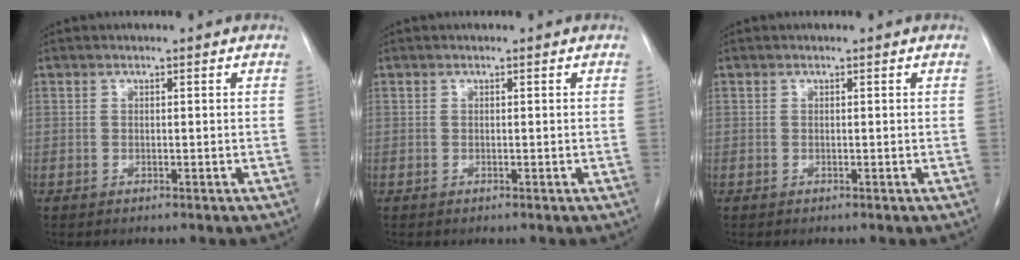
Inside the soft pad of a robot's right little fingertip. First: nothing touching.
{"total": 0.0}
{"total": 0.0}